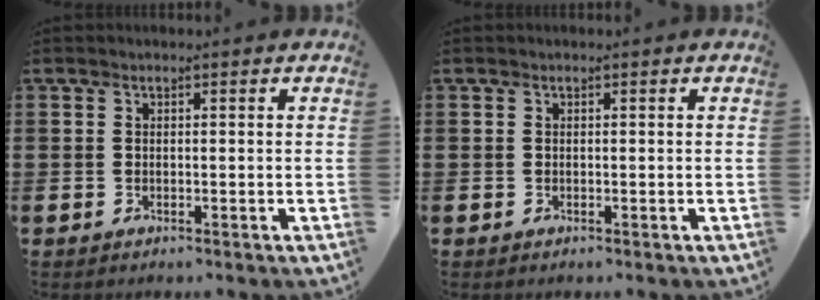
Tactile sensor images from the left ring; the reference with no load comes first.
{"total": 0.0}